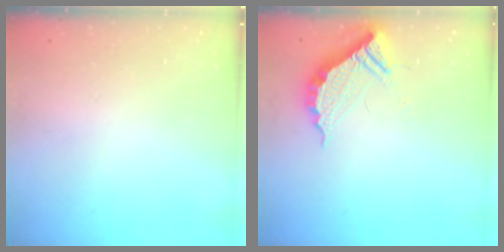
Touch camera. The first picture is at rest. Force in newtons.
{"total": 11.2, "press": 11.2, "slide": 0.9}